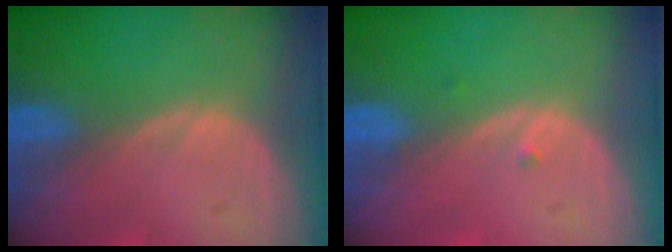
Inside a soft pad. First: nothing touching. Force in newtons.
{"total": 0.6, "press": 0.5, "slide": 0.3}